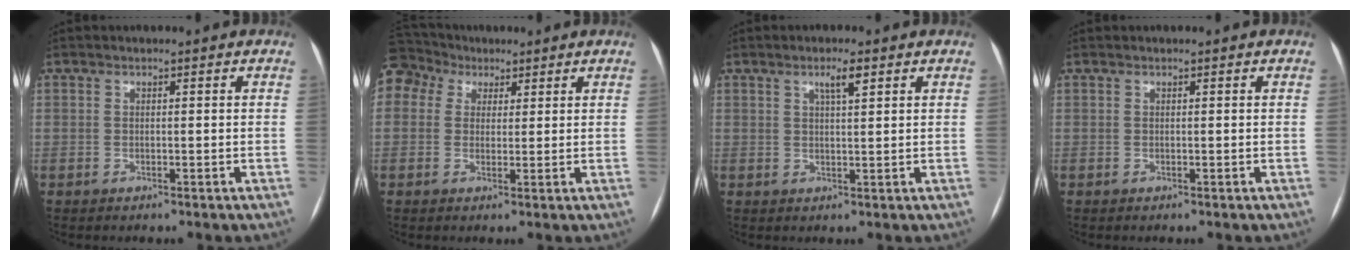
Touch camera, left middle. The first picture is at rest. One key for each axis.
{"total": 6.5, "fx": 3.9, "fy": 5.1, "fz": 0.9, "tx": -0.033, "ty": 0.038, "tz": 0.083}
{"total": 2.8, "fx": 1.6, "fy": 0.3, "fz": 2.3, "tx": -0.043, "ty": 0.003, "tz": 0.026}
{"total": 0.0}